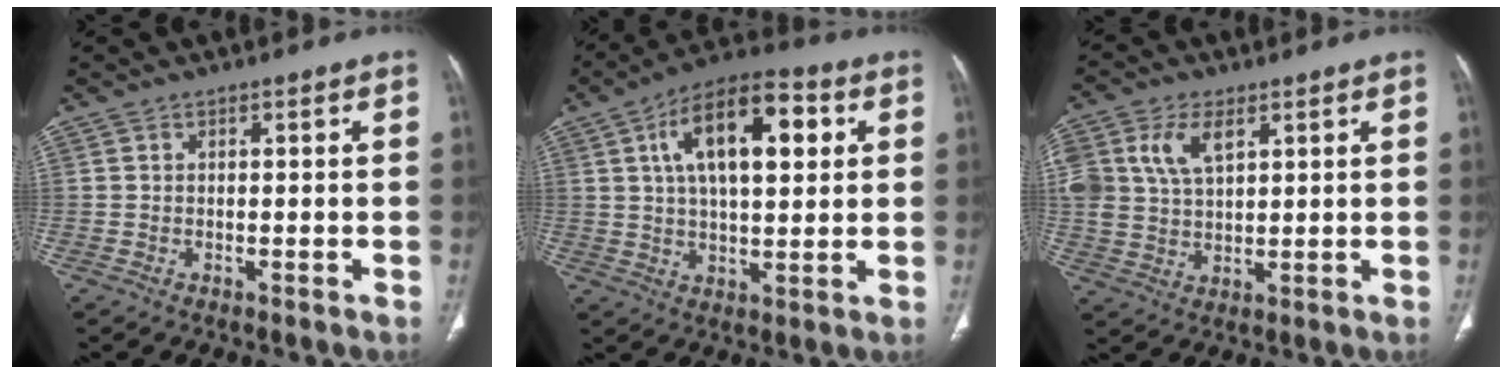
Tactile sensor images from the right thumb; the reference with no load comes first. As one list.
[{"total": 16.9, "force": [5.0, 7.8, 14.1], "torque": [-0.210, 0.008, 0.076]}, {"total": 9.5, "force": [3.8, 5.7, 6.6], "torque": [-0.133, -0.001, 0.080]}]